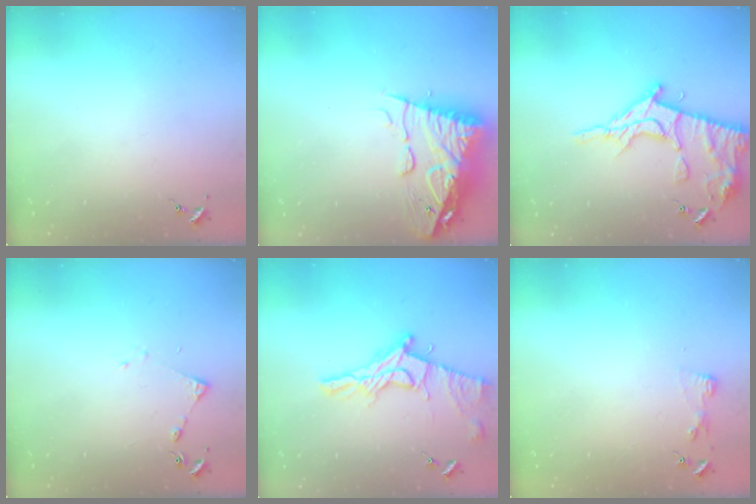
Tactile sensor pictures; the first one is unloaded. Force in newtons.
{"total": 14.9, "press": 14.8, "slide": 1.2}
{"total": 16.7, "press": 16.7, "slide": 1.6}
{"total": 4.1, "press": 4.1, "slide": 0.5}
{"total": 15.6, "press": 15.5, "slide": 1.6}
{"total": 3.1, "press": 3.1, "slide": 0.4}